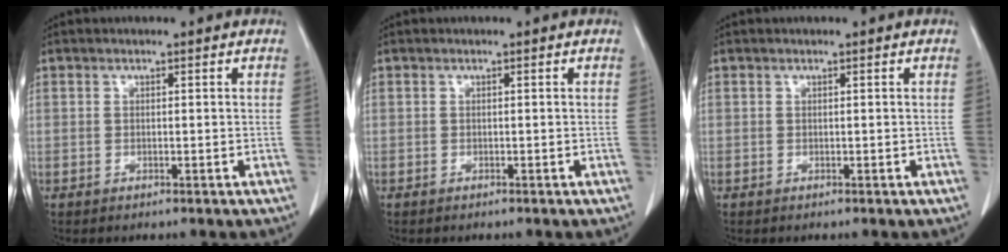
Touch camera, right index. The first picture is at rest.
{"total": 0.0}
{"total": 0.0}